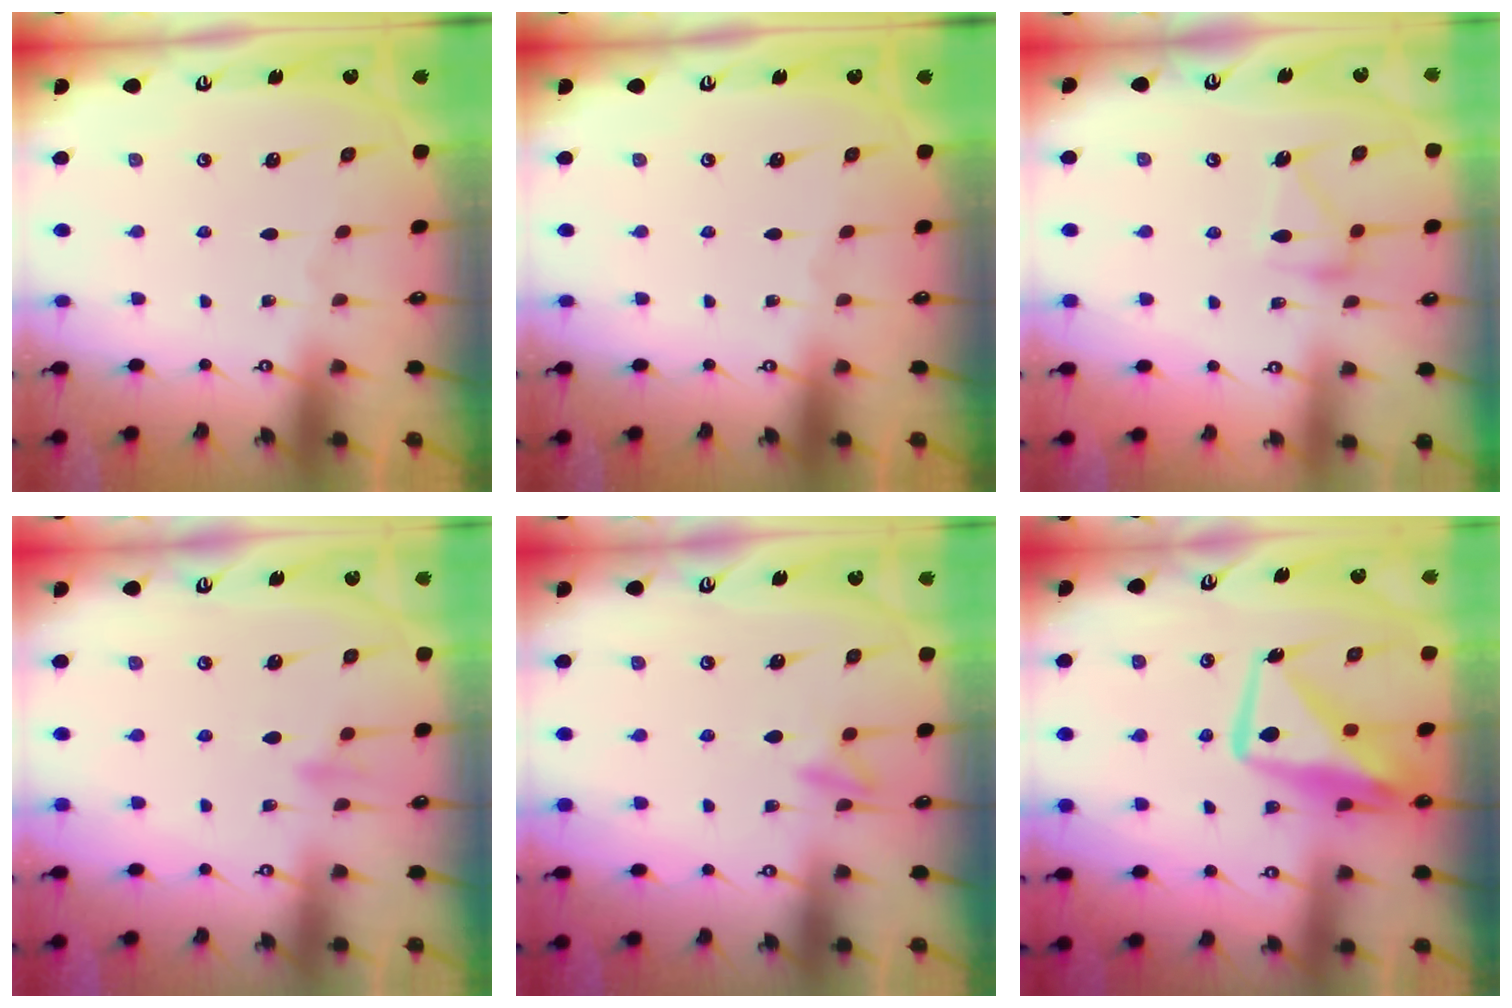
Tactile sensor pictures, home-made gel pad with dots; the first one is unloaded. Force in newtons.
{"total": 0.0}
{"total": 13.1, "press": 13.1, "slide": 0.7}
{"total": 7.3, "press": 7.1, "slide": 1.5}
{"total": 8.7, "press": 8.6, "slide": 1.1}
{"total": 13.1, "press": 13.1, "slide": 1.2}